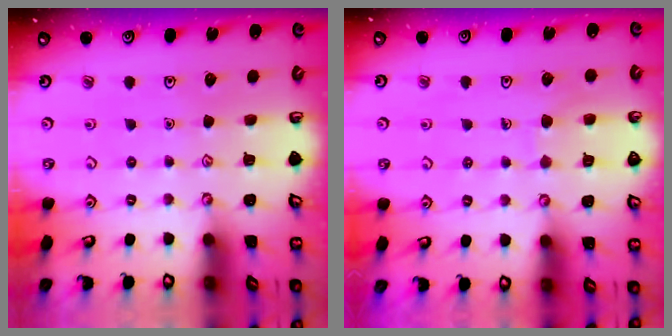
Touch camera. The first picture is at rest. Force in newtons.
{"total": 4.9, "press": 4.9, "slide": 0.4}